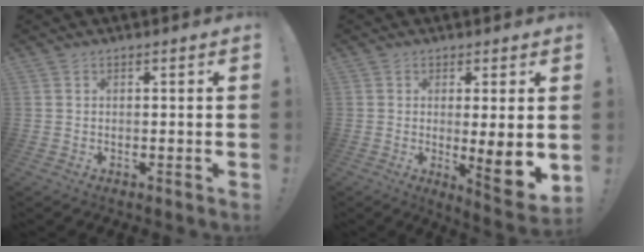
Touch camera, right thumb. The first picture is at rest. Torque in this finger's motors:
{"motor_torque": [0.06, 0.63, 0.38, 0.61, 0.04]}